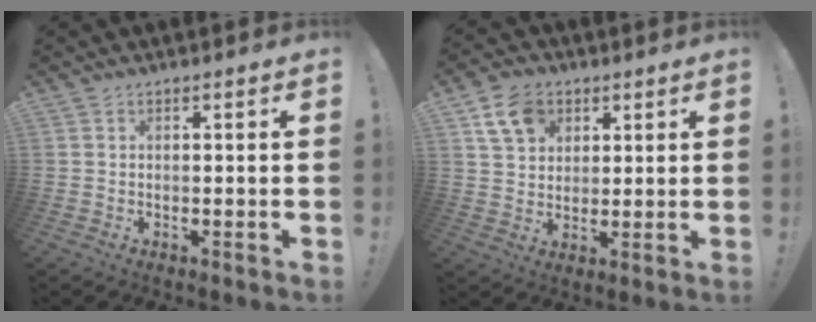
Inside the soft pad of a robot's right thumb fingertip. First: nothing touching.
{"total": 10.4, "force": [5.0, 7.8, 4.6], "torque": [-0.074, -0.015, 0.099]}